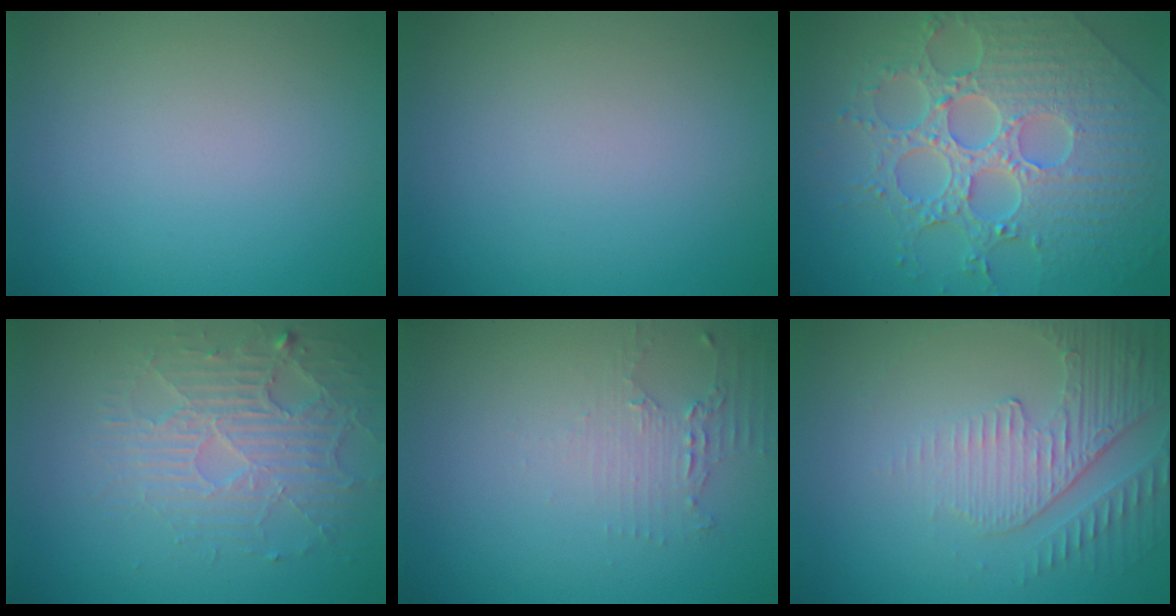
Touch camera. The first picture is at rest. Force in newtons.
{"total": 0.0}
{"total": 8.7, "press": 6.4, "slide": 5.8}
{"total": 3.8, "press": 3.5, "slide": 1.6}
{"total": 2.0, "press": 1.4, "slide": 1.5}
{"total": 5.0, "press": 3.4, "slide": 3.8}